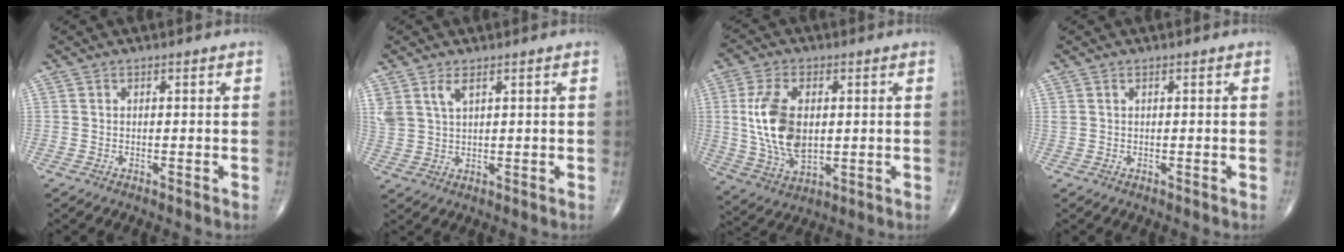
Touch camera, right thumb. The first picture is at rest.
{"total": 4.5, "force": [2.5, 2.1, 3.1], "torque": [-0.068, -0.007, 0.059]}
{"total": 13.4, "force": [1.4, 7.5, 11.1], "torque": [-0.218, -0.008, 0.034]}
{"total": 0.8, "force": [0.4, 0.4, 0.5], "torque": [-0.012, 0.009, 0.011]}